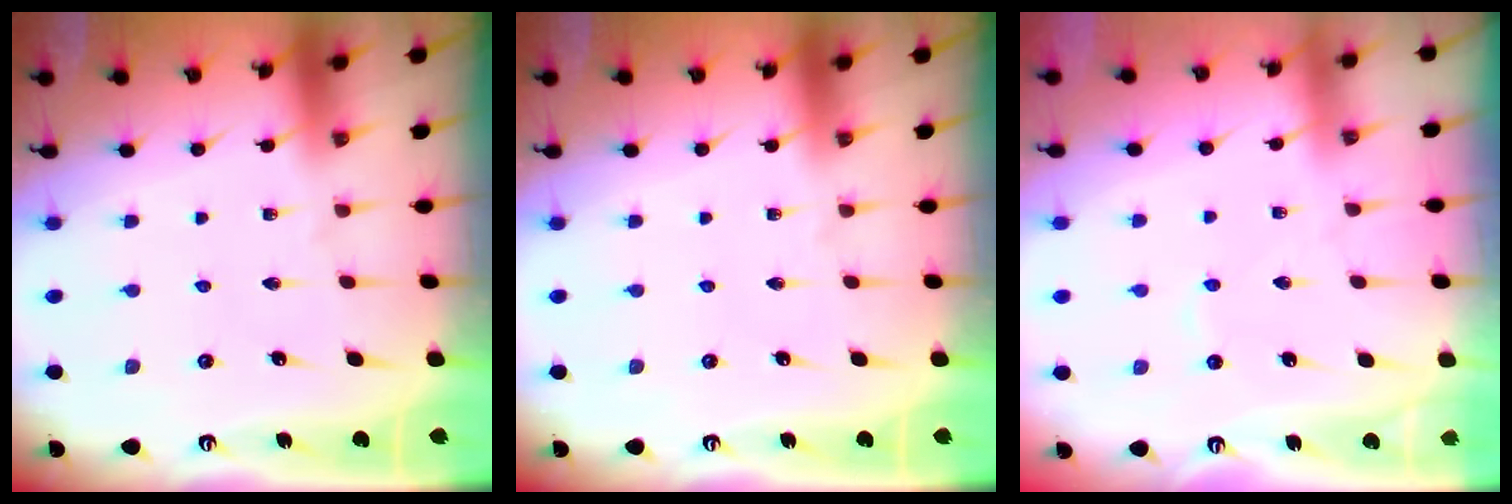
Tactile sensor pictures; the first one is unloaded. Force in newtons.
{"total": 0.0}
{"total": 2.7, "press": 2.7, "slide": 0.4}